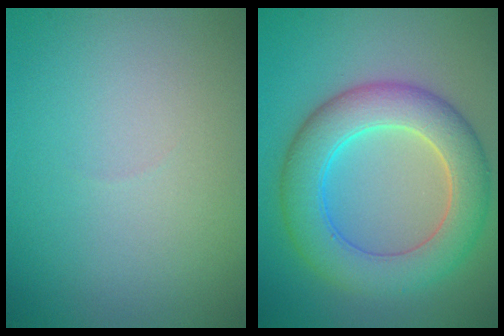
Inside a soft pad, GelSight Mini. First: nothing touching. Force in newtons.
{"total": 7.1, "press": 7.1, "slide": 0.2}